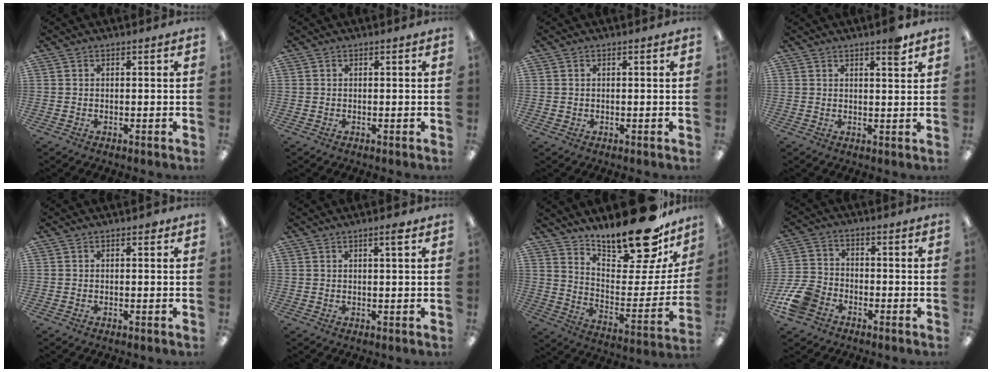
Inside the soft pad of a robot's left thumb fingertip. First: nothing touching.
{"total": 0.0}
{"total": 0.6, "force": [0.2, 0.6, 0.0], "torque": [0.000, 0.004, 0.003]}
{"total": 3.9, "force": [3.0, 0.6, 2.5], "torque": [-0.033, -0.015, 0.046]}
{"total": 0.6, "force": [0.3, 0.3, 0.4], "torque": [0.000, -0.001, 0.004]}
{"total": 2.3, "force": [1.4, 0.2, 1.8], "torque": [-0.031, -0.001, 0.021]}
{"total": 20.8, "force": [18.0, 5.1, 9.1], "torque": [-0.131, -0.136, 0.301]}
{"total": 9.2, "force": [-5.0, 6.2, 4.7], "torque": [-0.100, 0.030, -0.092]}